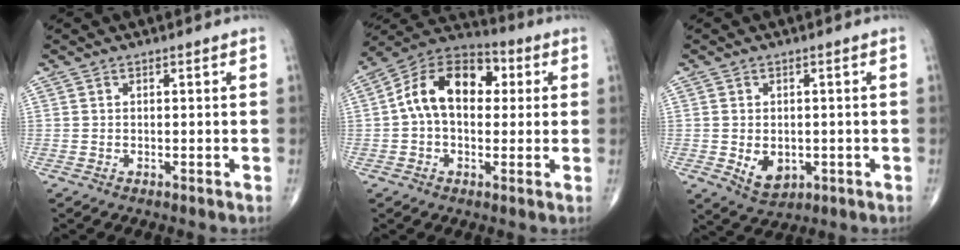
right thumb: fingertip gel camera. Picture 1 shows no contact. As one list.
[{"total": 14.9, "force": [2.2, 9.7, 11.2], "torque": [-0.165, 0.034, 0.022]}, {"total": 5.5, "force": [-1.0, 3.9, 3.7], "torque": [-0.044, -0.006, -0.003]}]